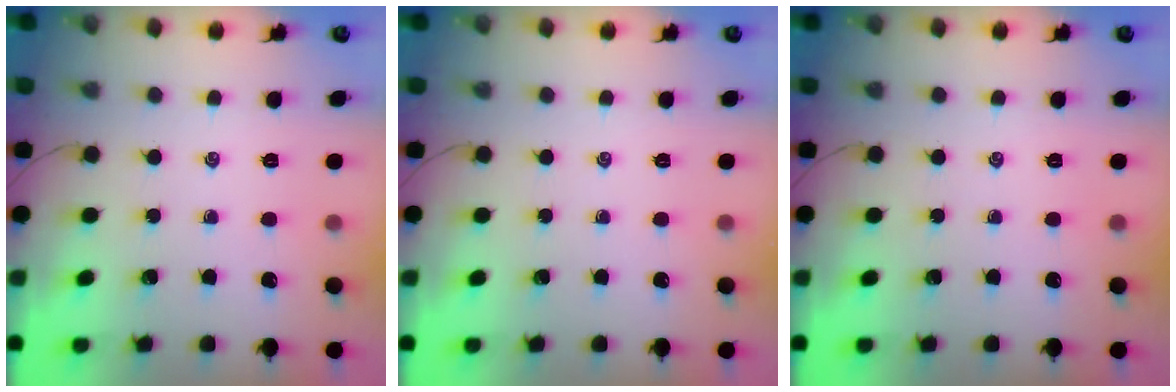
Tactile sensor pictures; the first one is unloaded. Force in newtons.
{"total": 0.0}
{"total": 0.0}